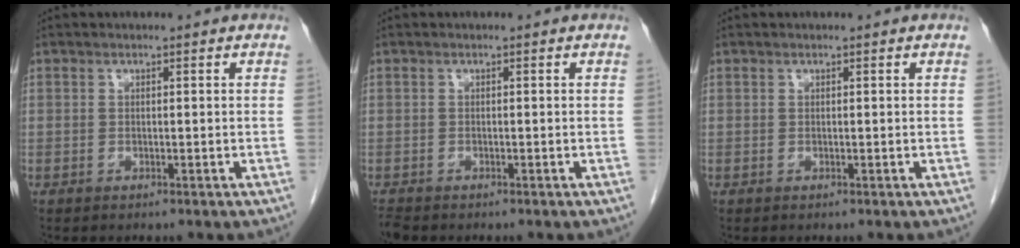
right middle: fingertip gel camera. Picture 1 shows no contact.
{"total": 1.4, "force": [-1.3, 0.3, 0.3], "torque": [-0.013, -0.006, -0.023]}
{"total": 0.0}